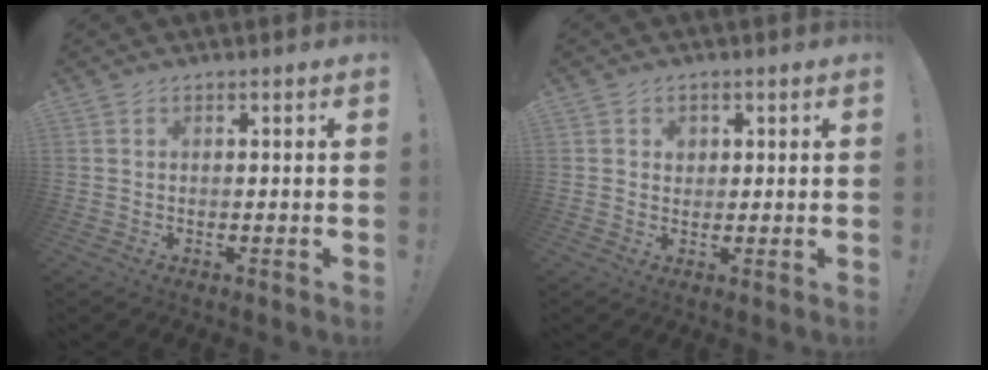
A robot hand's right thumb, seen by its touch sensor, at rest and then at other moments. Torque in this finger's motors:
{"motor_torque": [0.16, 0.37, 0.05, 0.30, 0.00]}